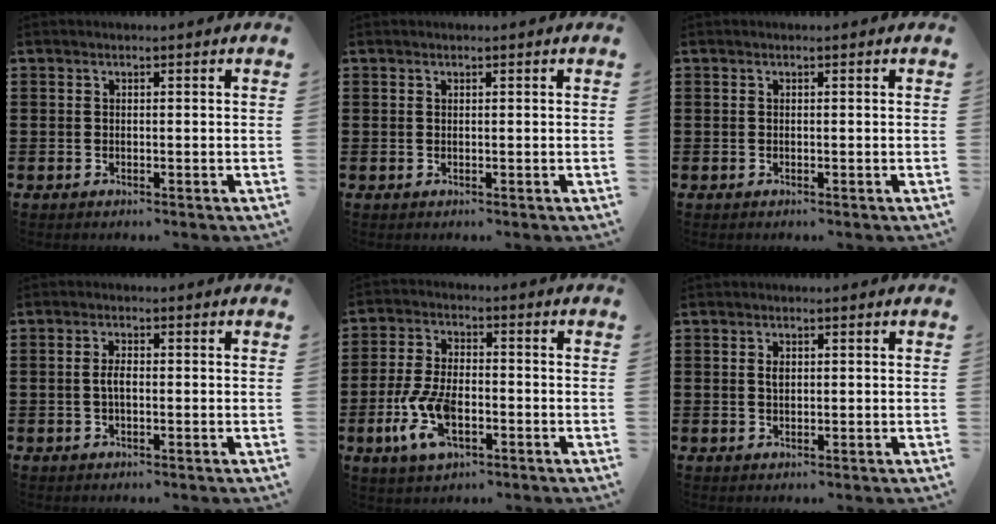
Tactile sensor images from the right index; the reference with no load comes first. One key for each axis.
{"total": 0.0}
{"total": 0.0}
{"total": 2.2, "fx": -0.3, "fy": 0.8, "fz": 2.0, "tx": -0.046, "ty": -0.002, "tz": -0.010}
{"total": 8.7, "fx": -3.0, "fy": 4.2, "fz": 7.0, "tx": -0.169, "ty": -0.009, "tz": -0.060}
{"total": 1.5, "fx": 0.3, "fy": 0.8, "fz": 1.2, "tx": -0.025, "ty": 0.006, "tz": 0.005}